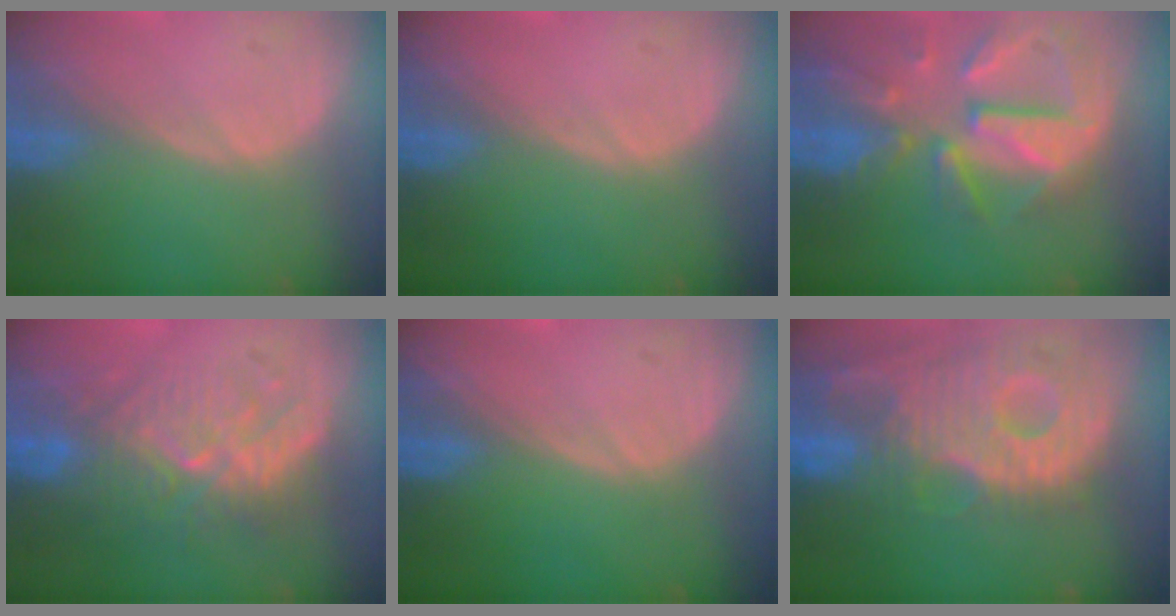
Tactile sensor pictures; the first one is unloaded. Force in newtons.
{"total": 0.0}
{"total": 11.7, "press": 10.2, "slide": 5.7}
{"total": 9.0, "press": 8.6, "slide": 2.4}
{"total": 0.0}
{"total": 13.0, "press": 11.3, "slide": 6.3}